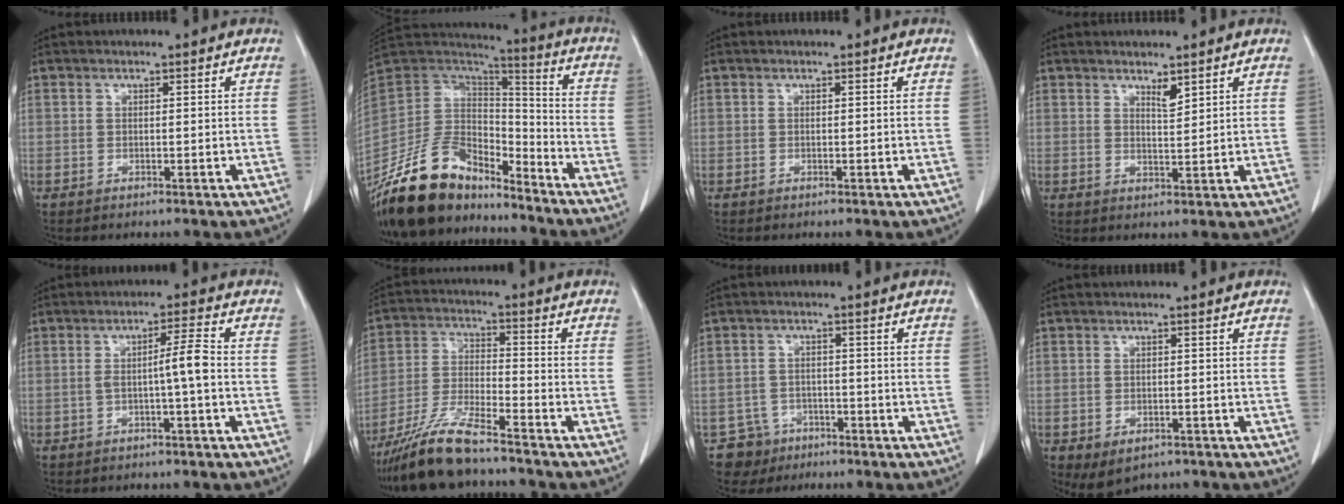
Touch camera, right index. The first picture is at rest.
{"total": 18.4, "force": [-15.2, 7.3, 7.3], "torque": [-0.137, 0.034, -0.277]}
{"total": 0.0}
{"total": 2.2, "force": [1.7, 0.3, 1.3], "torque": [-0.028, -0.007, 0.035]}
{"total": 4.2, "force": [-0.7, -0.3, 4.1], "torque": [-0.070, 0.010, -0.010]}
{"total": 11.2, "force": [-9.3, 1.2, 6.2], "torque": [-0.126, -0.020, -0.174]}
{"total": 4.8, "force": [-2.9, 3.8, -0.4], "torque": [0.011, 0.011, -0.047]}
{"total": 4.8, "force": [-3.0, 2.9, 2.4], "torque": [-0.040, -0.004, -0.033]}